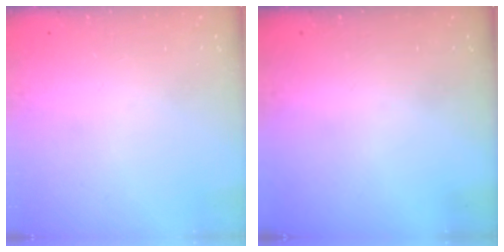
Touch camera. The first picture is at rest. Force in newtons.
{"total": 0.0}